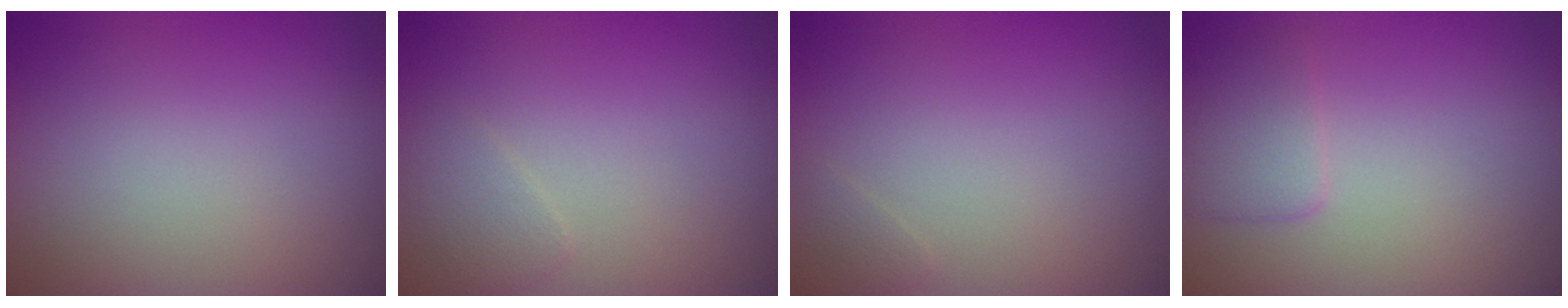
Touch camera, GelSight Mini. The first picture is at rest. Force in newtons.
{"total": 1.3, "press": 1.3, "slide": 0.1}
{"total": 0.5, "press": 0.5, "slide": 0.0}
{"total": 2.0, "press": 2.0, "slide": 0.1}